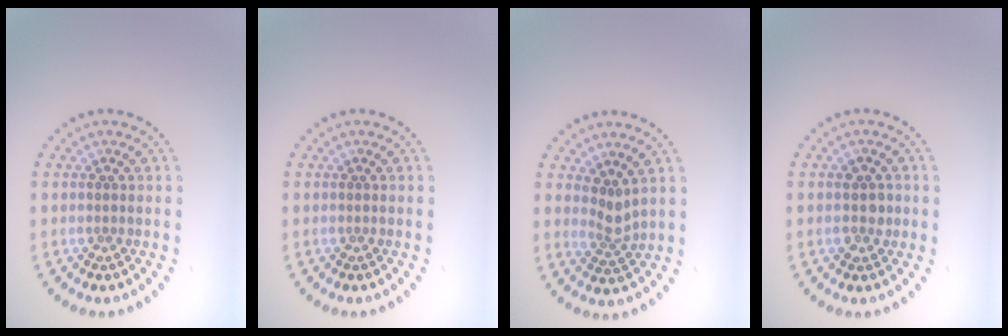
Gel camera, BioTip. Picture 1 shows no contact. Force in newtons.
{"total": 0.0}
{"total": 1.9, "press": 1.3, "slide": 1.4}
{"total": 1.7, "press": 1.7, "slide": 0.2}